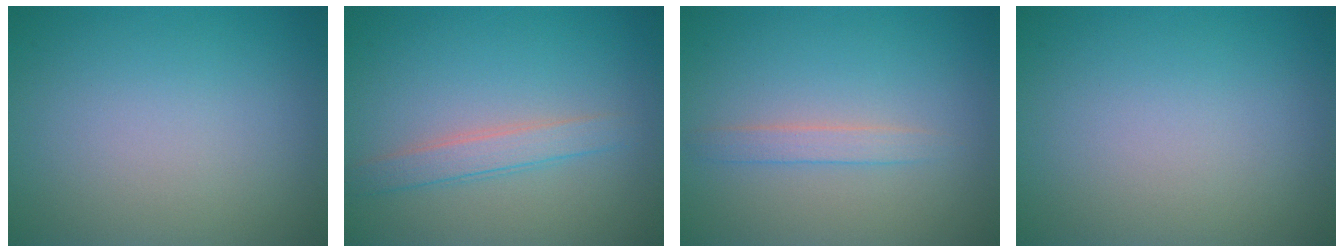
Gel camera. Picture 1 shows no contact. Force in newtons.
{"total": 2.3, "press": 2.2, "slide": 0.1}
{"total": 1.5, "press": 1.5, "slide": 0.1}
{"total": 0.0}